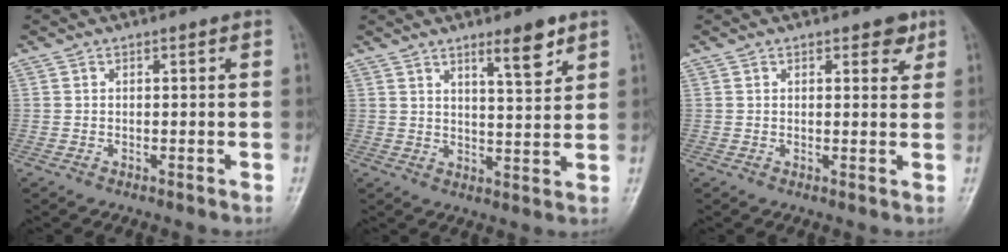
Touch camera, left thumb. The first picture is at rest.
{"total": 6.8, "force": [4.4, 1.4, 5.0], "torque": [-0.068, -0.033, 0.071]}
{"total": 2.8, "force": [1.7, 1.4, 1.7], "torque": [-0.005, -0.007, 0.020]}